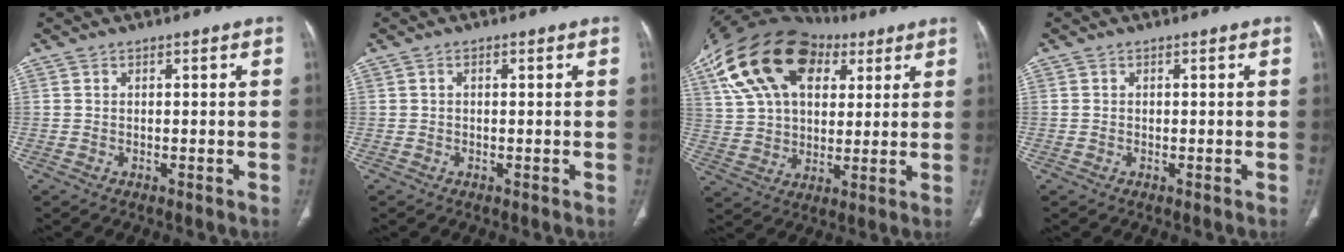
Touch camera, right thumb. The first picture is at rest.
{"total": 0.5, "force": [0.1, 0.3, 0.5], "torque": [-0.009, 0.003, 0.001]}
{"total": 24.0, "force": [11.1, 14.6, 15.5], "torque": [-0.284, 0.017, 0.194]}
{"total": 0.6, "force": [0.0, 0.5, 0.4], "torque": [-0.012, 0.007, 0.004]}